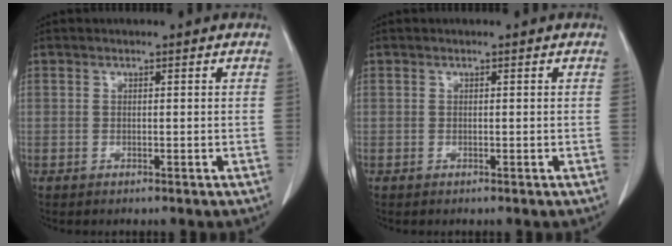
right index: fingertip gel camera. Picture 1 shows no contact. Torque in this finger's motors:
{"motor_torque": [-0.01, 0.01, 0.00, 0.00]}